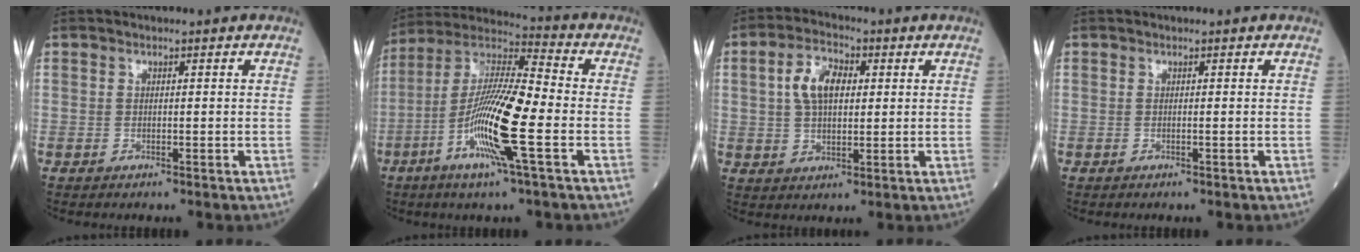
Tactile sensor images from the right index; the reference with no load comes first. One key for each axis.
{"total": 15.6, "fx": -4.5, "fy": 0.8, "fz": 14.9, "tx": -0.295, "ty": -0.008, "tz": -0.092}
{"total": 7.3, "fx": 1.8, "fy": 4.0, "fz": 5.9, "tx": -0.118, "ty": 0.016, "tz": 0.036}
{"total": 0.0}